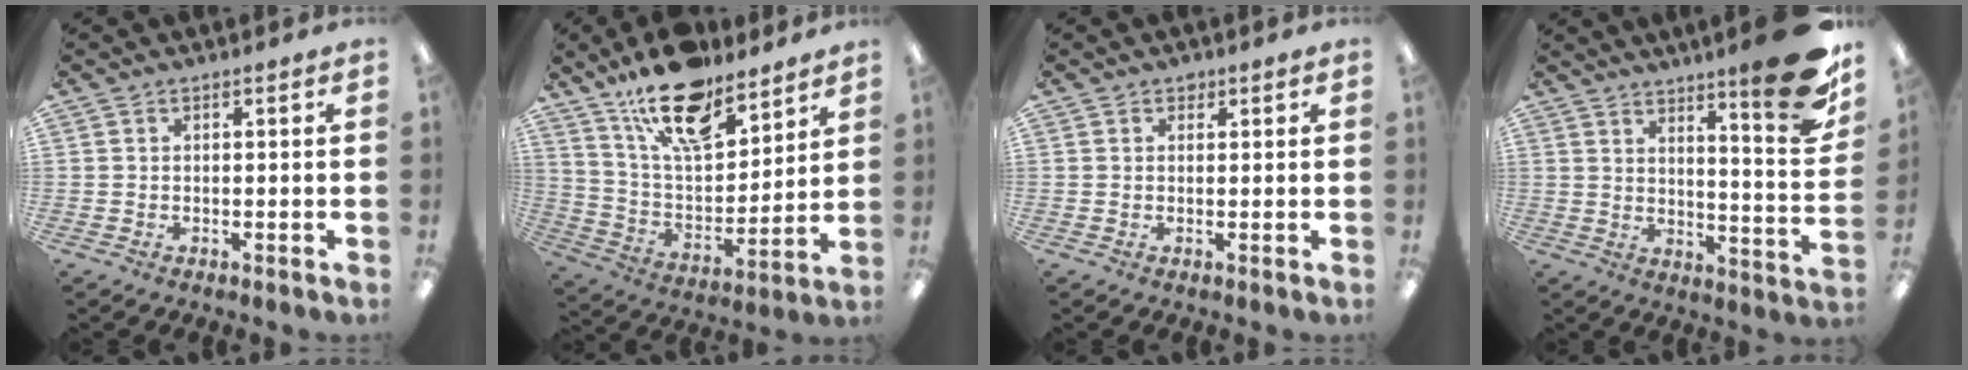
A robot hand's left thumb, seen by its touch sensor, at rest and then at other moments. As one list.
[{"total": 19.0, "force": [13.7, 7.9, 10.5], "torque": [-0.182, -0.074, 0.240]}, {"total": 1.1, "force": [0.8, 0.6, 0.4], "torque": [-0.001, -0.002, 0.013]}, {"total": 16.1, "force": [10.8, 2.3, 11.6], "torque": [-0.162, -0.086, 0.171]}]